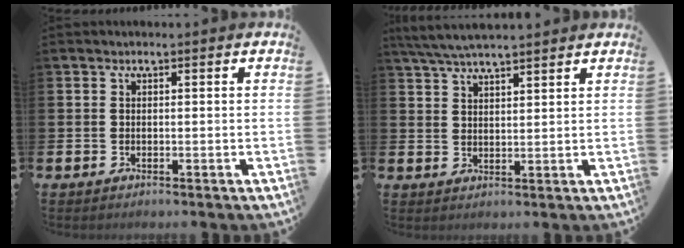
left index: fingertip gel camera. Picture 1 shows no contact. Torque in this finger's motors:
{"motor_torque": [1.03, -1.11, 0.35, 0.16]}